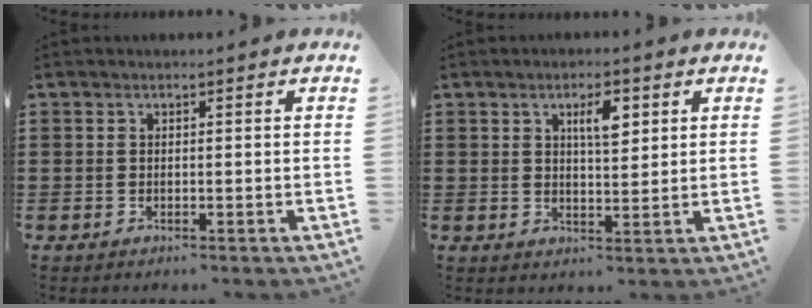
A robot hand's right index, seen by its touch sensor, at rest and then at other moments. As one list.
[{"total": 4.3, "force": [1.8, 1.5, 3.6], "torque": [-0.060, 0.003, 0.026]}]